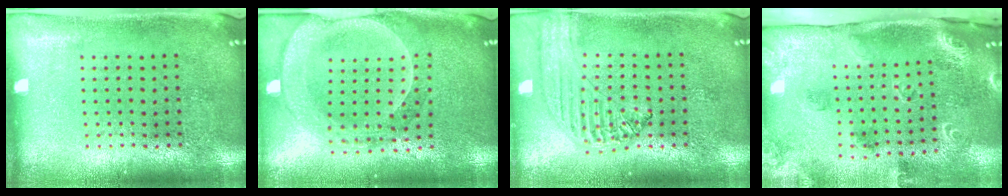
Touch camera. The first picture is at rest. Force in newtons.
{"total": 2.4, "press": 2.2, "slide": 1.1}
{"total": 1.2, "press": 1.2, "slide": 0.1}
{"total": 1.9, "press": 1.8, "slide": 0.6}